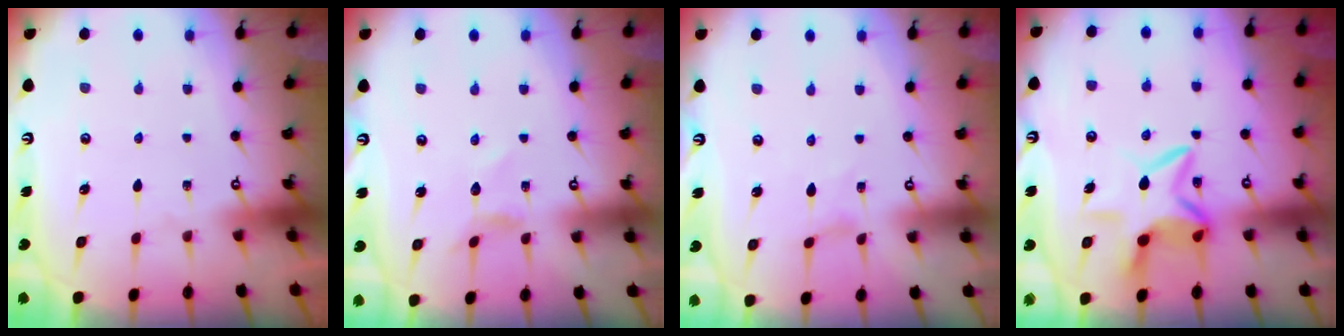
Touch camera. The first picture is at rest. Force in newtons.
{"total": 2.2, "press": 2.2, "slide": 0.1}
{"total": 0.0}
{"total": 8.6, "press": 8.6, "slide": 0.9}